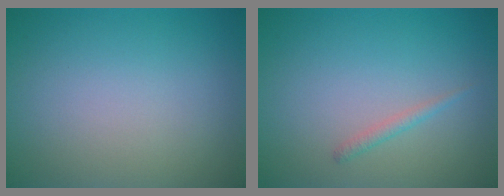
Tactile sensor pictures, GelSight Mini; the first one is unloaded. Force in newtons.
{"total": 0.9, "press": 0.9, "slide": 0.0}